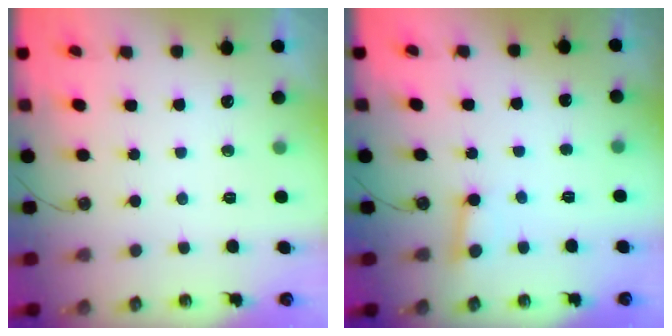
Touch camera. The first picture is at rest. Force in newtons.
{"total": 2.5, "press": 2.5, "slide": 0.4}